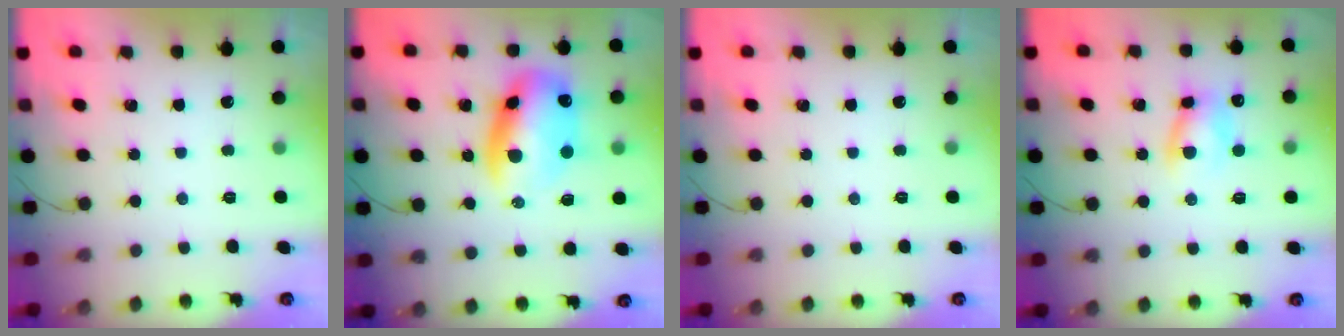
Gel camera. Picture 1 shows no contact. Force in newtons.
{"total": 13.8, "press": 13.4, "slide": 3.2}
{"total": 0.0}
{"total": 7.4, "press": 7.3, "slide": 1.2}